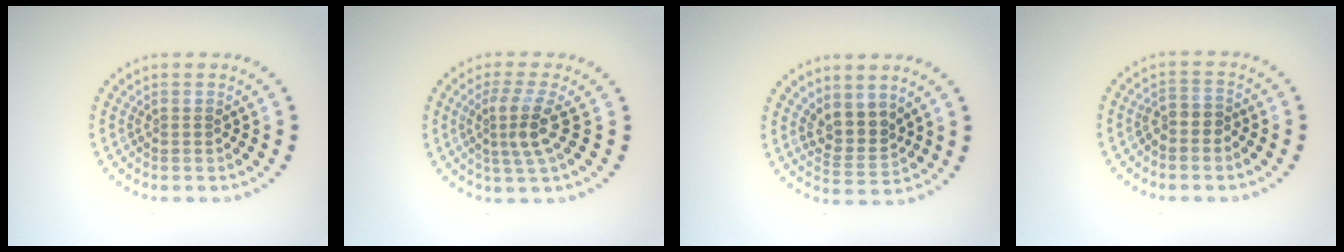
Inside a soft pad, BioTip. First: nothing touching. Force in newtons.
{"total": 3.1, "press": 2.3, "slide": 2.1}
{"total": 2.9, "press": 2.3, "slide": 1.6}
{"total": 1.4, "press": 1.1, "slide": 0.8}